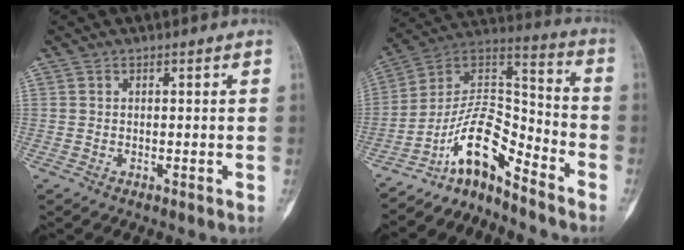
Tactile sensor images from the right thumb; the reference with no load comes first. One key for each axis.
{"total": 12.8, "fx": -9.2, "fy": 4.4, "fz": 7.8, "tx": -0.133, "ty": 0.113, "tz": -0.170}